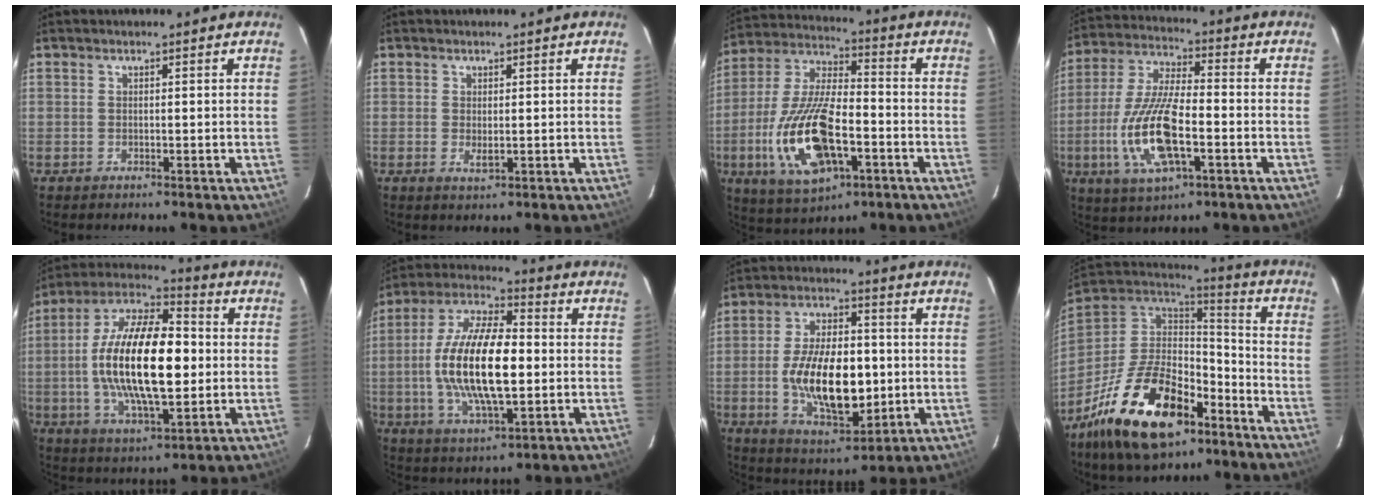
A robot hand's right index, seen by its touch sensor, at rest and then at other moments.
{"total": 1.9, "force": [0.0, 0.9, 1.6], "torque": [-0.030, -0.003, 0.000]}
{"total": 19.4, "force": [-6.1, 8.6, 16.2], "torque": [-0.350, -0.010, -0.104]}
{"total": 16.1, "force": [-4.6, 5.8, 14.3], "torque": [-0.306, -0.008, -0.086]}
{"total": 22.1, "force": [-0.7, 8.8, 20.3], "torque": [-0.385, 0.008, -0.019]}
{"total": 19.5, "force": [-1.3, 7.5, 18.0], "torque": [-0.354, 0.003, -0.027]}
{"total": 17.5, "force": [-1.9, 8.8, 15.0], "torque": [-0.279, -0.001, -0.019]}
{"total": 25.6, "force": [-14.7, 12.8, 16.7], "torque": [-0.334, -0.006, -0.247]}